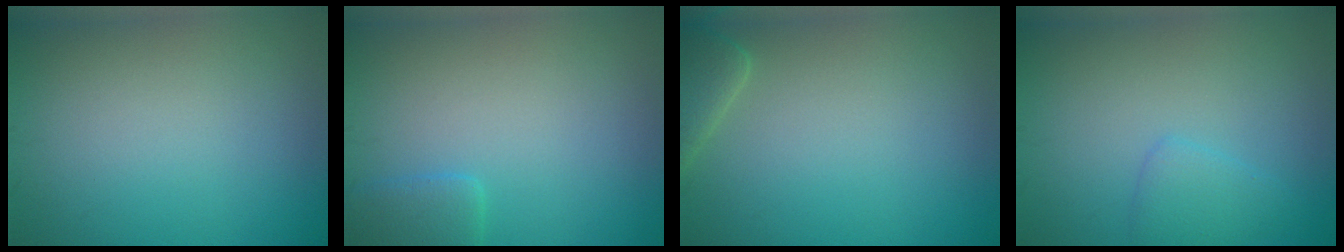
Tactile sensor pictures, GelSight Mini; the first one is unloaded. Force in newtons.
{"total": 2.3, "press": 2.3, "slide": 0.2}
{"total": 2.3, "press": 2.3, "slide": 0.3}
{"total": 1.8, "press": 1.8, "slide": 0.2}